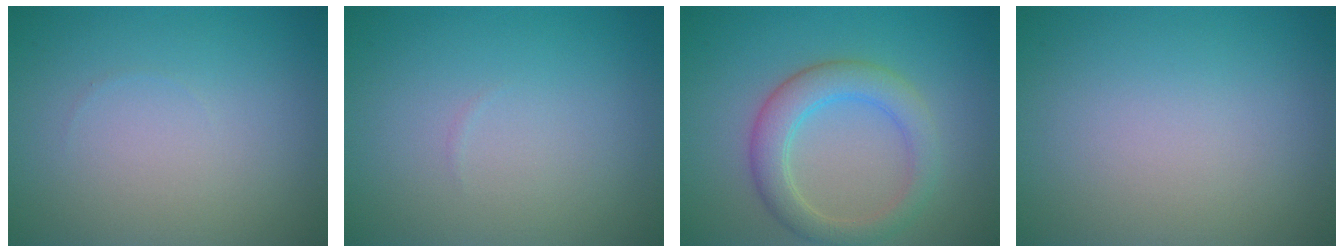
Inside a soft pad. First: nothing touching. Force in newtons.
{"total": 0.0}
{"total": 4.1, "press": 4.1, "slide": 0.4}
{"total": 0.0}